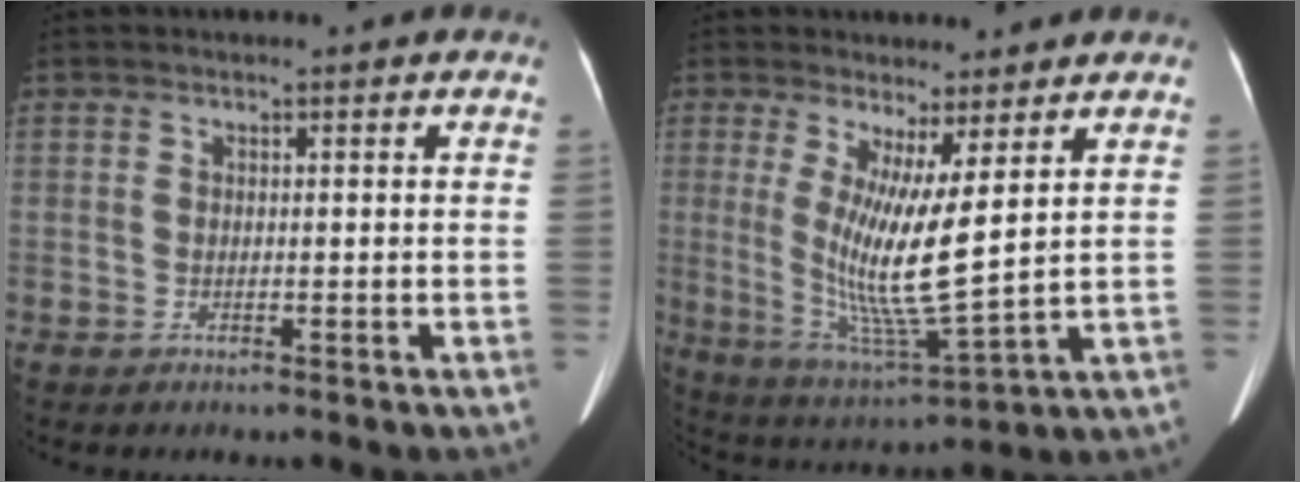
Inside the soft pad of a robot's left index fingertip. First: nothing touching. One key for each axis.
{"total": 10.6, "fx": 2.2, "fy": 0.3, "fz": 10.4, "tx": -0.209, "ty": -0.038, "tz": 0.048}